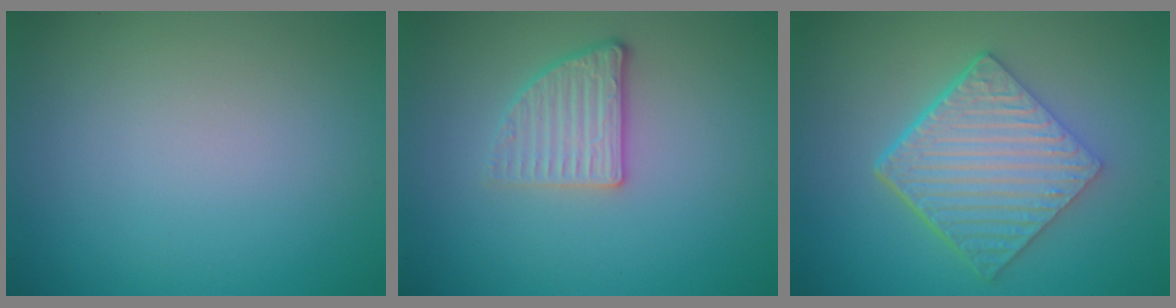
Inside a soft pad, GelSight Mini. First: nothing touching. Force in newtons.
{"total": 2.6, "press": 2.4, "slide": 1.2}
{"total": 6.7, "press": 4.8, "slide": 4.7}